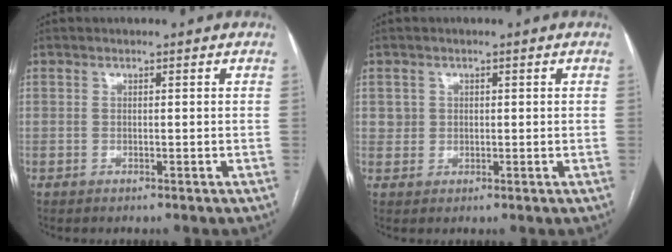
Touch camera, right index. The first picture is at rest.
{"total": 1.9, "force": [0.6, 1.8, 0.1], "torque": [0.009, 0.005, 0.007]}